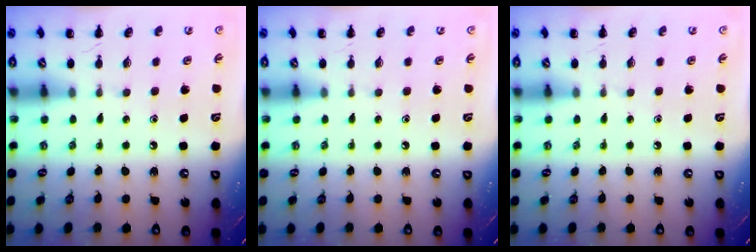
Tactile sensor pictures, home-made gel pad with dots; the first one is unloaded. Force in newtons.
{"total": 0.0}
{"total": 0.0}